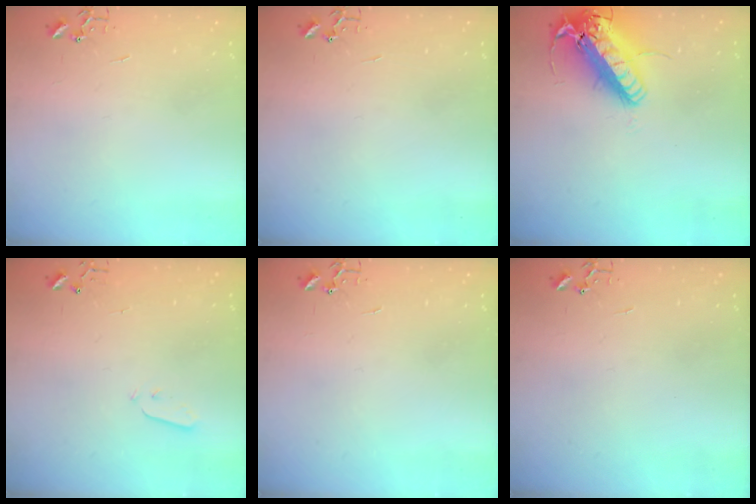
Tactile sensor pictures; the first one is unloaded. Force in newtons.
{"total": 0.0}
{"total": 21.1, "press": 20.8, "slide": 3.7}
{"total": 2.5, "press": 2.5, "slide": 0.4}
{"total": 0.0}
{"total": 0.0}